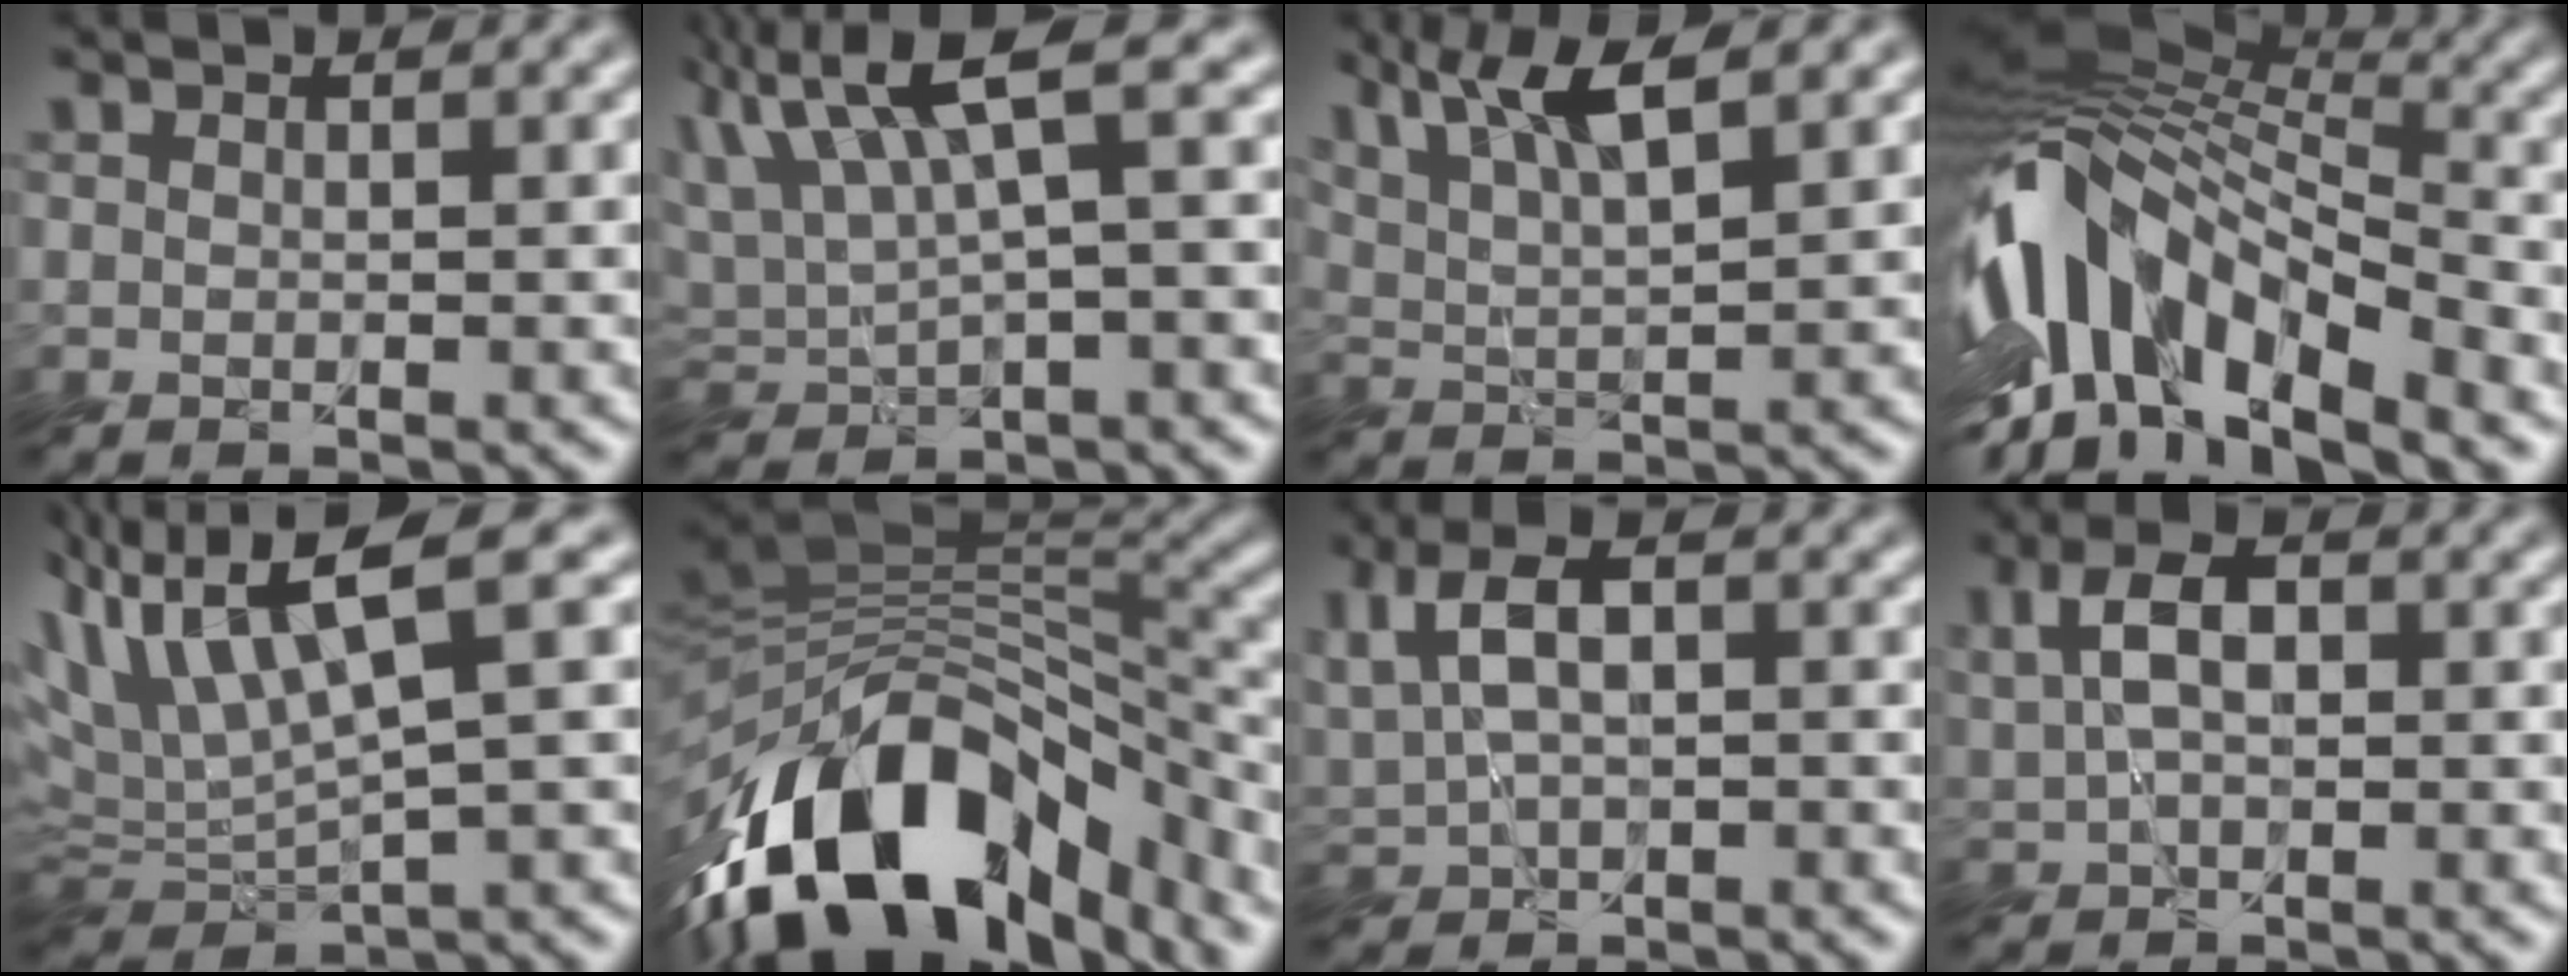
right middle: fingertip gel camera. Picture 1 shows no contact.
{"total": 5.7, "force": [1.9, 1.3, 5.3], "torque": [-0.101, 0.018, 0.027]}
{"total": 4.8, "force": [3.2, 0.8, 3.6], "torque": [-0.068, 0.007, 0.056]}
{"total": 12.9, "force": [-5.4, 6.2, 9.9], "torque": [-0.189, 0.017, -0.117]}
{"total": 8.5, "force": [3.5, 2.3, 7.4], "torque": [-0.164, 0.013, 0.069]}
{"total": 15.3, "force": [-8.7, 7.8, 9.9], "torque": [-0.181, 0.007, -0.146]}
{"total": 6.5, "force": [1.2, 3.5, 5.3], "torque": [-0.104, 0.013, 0.011]}
{"total": 4.6, "force": [0.5, 2.7, 3.7], "torque": [-0.068, 0.012, -0.002]}